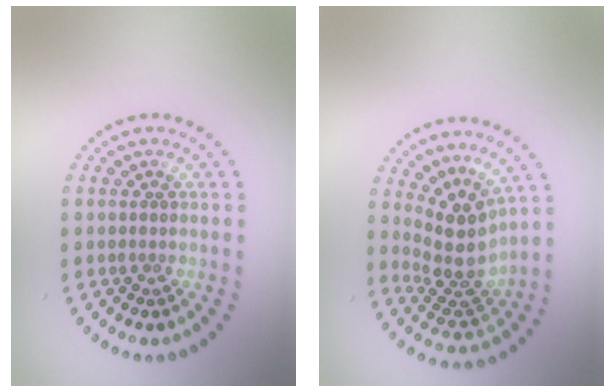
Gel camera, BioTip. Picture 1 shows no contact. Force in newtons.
{"total": 4.4, "press": 3.3, "slide": 2.9}